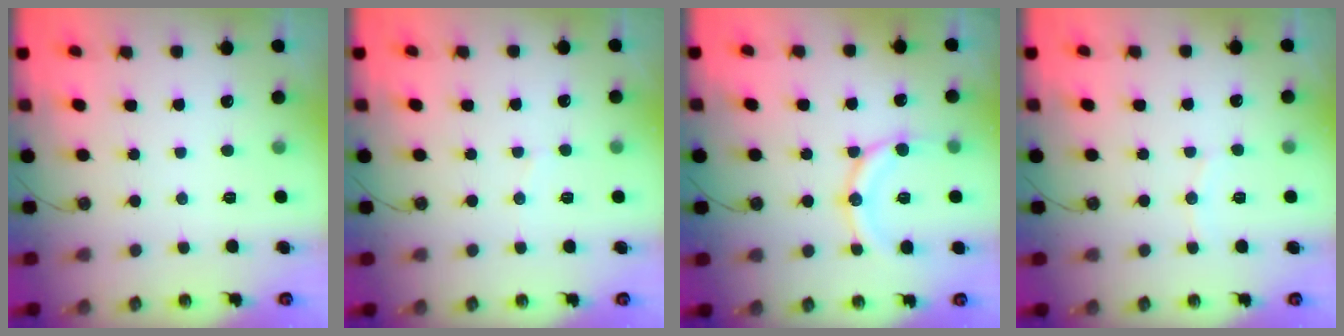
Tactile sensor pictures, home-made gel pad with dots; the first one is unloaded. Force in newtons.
{"total": 3.0, "press": 3.0, "slide": 0.3}
{"total": 14.1, "press": 13.8, "slide": 2.9}
{"total": 5.2, "press": 5.2, "slide": 0.5}